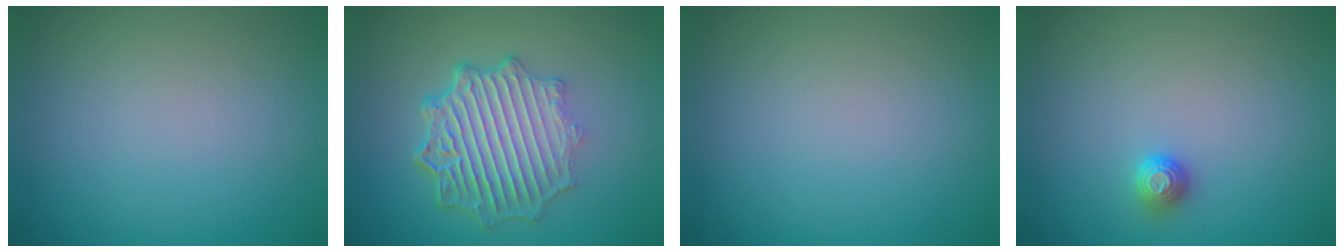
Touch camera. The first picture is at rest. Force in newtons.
{"total": 6.9, "press": 5.2, "slide": 4.6}
{"total": 0.0}
{"total": 1.1, "press": 1.1, "slide": 0.4}